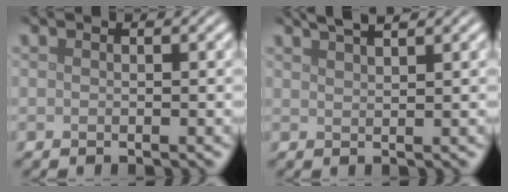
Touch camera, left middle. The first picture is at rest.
{"total": 2.7, "force": [2.1, 0.7, 1.6], "torque": [-0.006, 0.009, 0.022]}